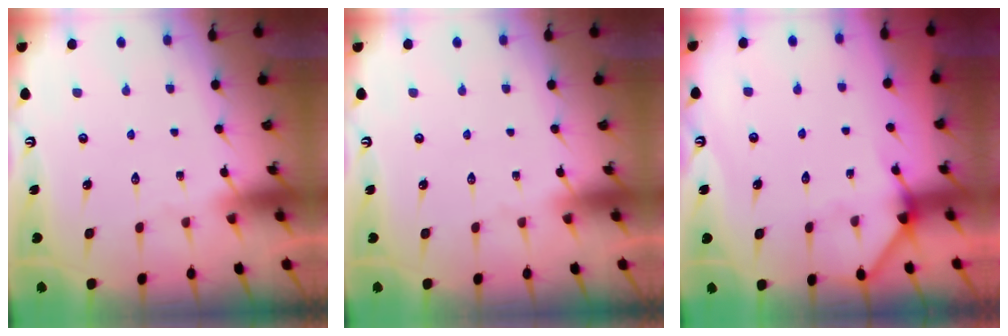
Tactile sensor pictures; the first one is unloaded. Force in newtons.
{"total": 0.0}
{"total": 4.6, "press": 4.6, "slide": 0.5}